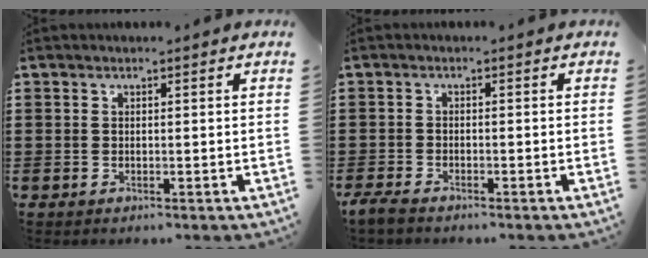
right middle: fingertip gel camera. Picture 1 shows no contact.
{"total": 2.2, "force": [-1.9, 0.7, 0.9], "torque": [-0.032, 0.000, -0.043]}